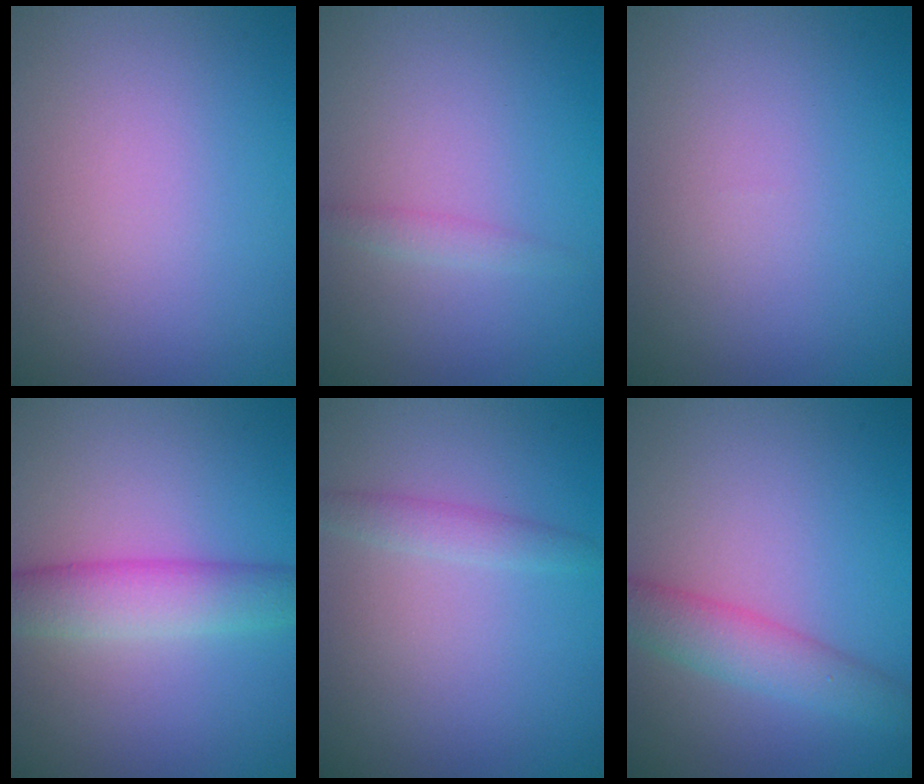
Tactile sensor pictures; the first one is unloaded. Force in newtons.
{"total": 1.0, "press": 1.0, "slide": 0.0}
{"total": 0.0}
{"total": 4.8, "press": 4.8, "slide": 0.2}
{"total": 1.6, "press": 1.6, "slide": 0.1}
{"total": 3.6, "press": 3.6, "slide": 0.1}